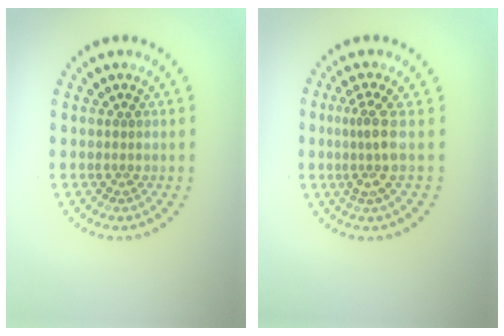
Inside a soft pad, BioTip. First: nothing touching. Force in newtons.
{"total": 2.7, "press": 1.9, "slide": 1.9}